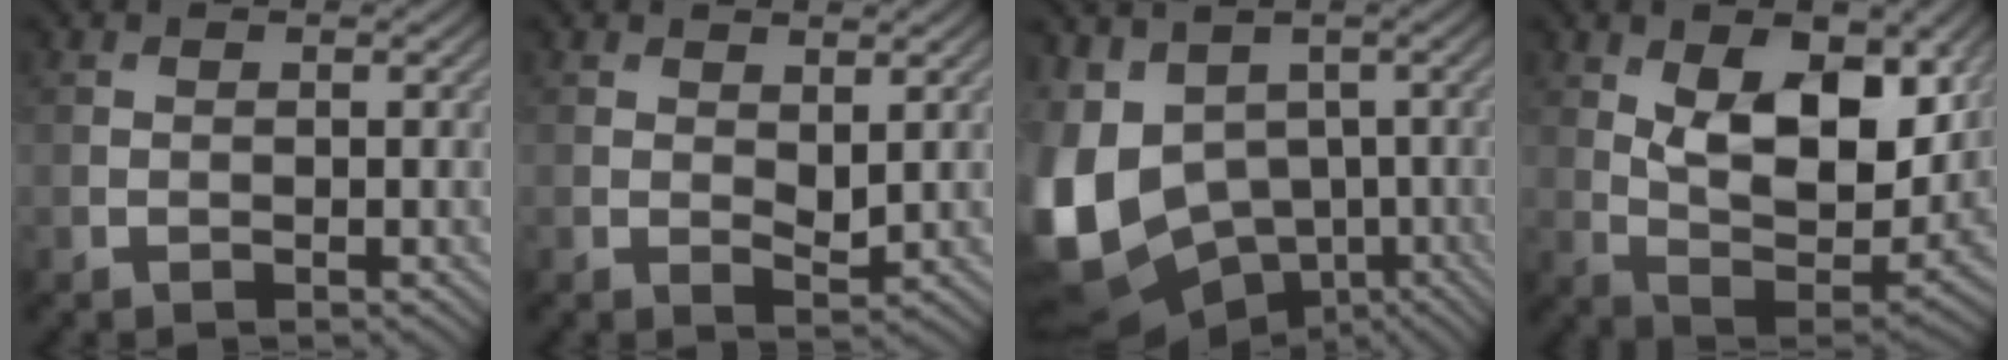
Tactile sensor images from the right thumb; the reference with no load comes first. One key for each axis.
{"total": 1.9, "fx": 0.8, "fy": 0.9, "fz": 1.5, "tx": -0.027, "ty": -0.007, "tz": 0.016}
{"total": 16.3, "fx": -2.2, "fy": 12.9, "fz": 9.6, "tx": -0.271, "ty": -0.037, "tz": -0.017}
{"total": 12.5, "fx": 4.3, "fy": 6.3, "fz": 9.9, "tx": -0.180, "ty": -0.020, "tz": 0.078}